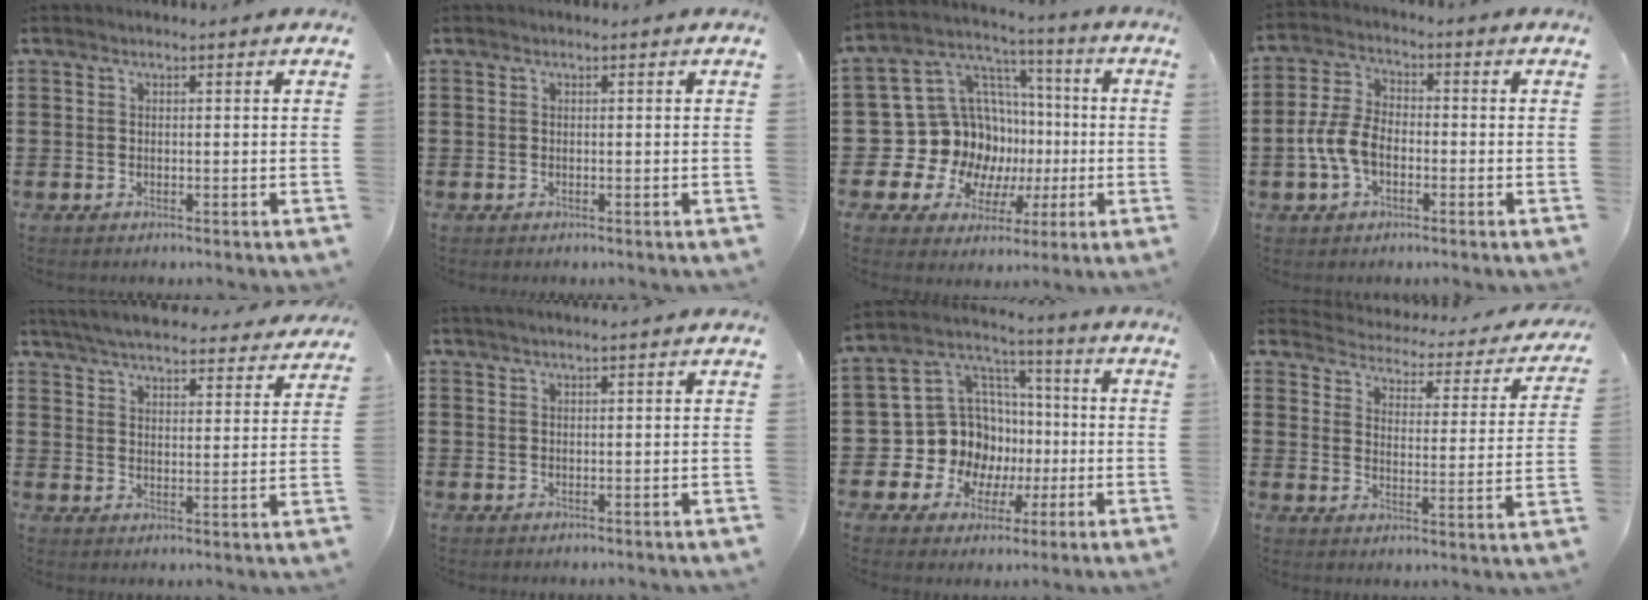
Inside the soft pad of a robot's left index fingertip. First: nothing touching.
{"total": 0.0}
{"total": 15.8, "force": [-1.8, 14.5, 5.9], "torque": [-0.154, -0.032, 0.002]}
{"total": 6.4, "force": [-2.1, 3.9, 4.7], "torque": [-0.124, 0.000, -0.048]}
{"total": 5.8, "force": [5.7, 0.2, 1.4], "torque": [-0.053, -0.031, 0.099]}
{"total": 1.3, "force": [1.1, -0.1, 0.7], "torque": [-0.012, -0.001, 0.021]}
{"total": 12.5, "force": [-1.7, 11.7, 4.2], "torque": [-0.129, -0.004, -0.021]}
{"total": 2.3, "force": [2.2, 0.5, 0.4], "torque": [-0.029, -0.022, 0.028]}